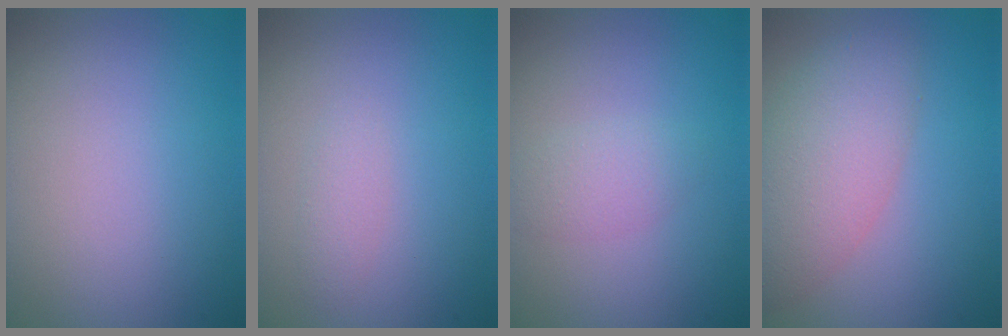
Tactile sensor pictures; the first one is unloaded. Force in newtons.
{"total": 1.0, "press": 1.0, "slide": 0.0}
{"total": 1.8, "press": 1.8, "slide": 0.1}
{"total": 5.9, "press": 5.9, "slide": 0.2}